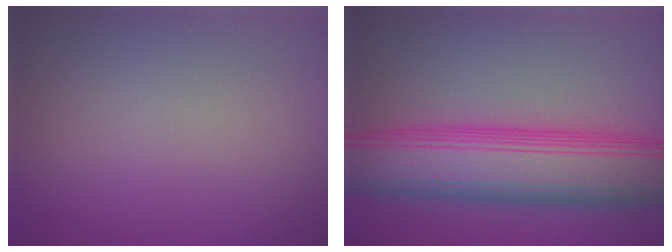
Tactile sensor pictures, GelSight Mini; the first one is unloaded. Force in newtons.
{"total": 10.0, "press": 10.0, "slide": 0.1}